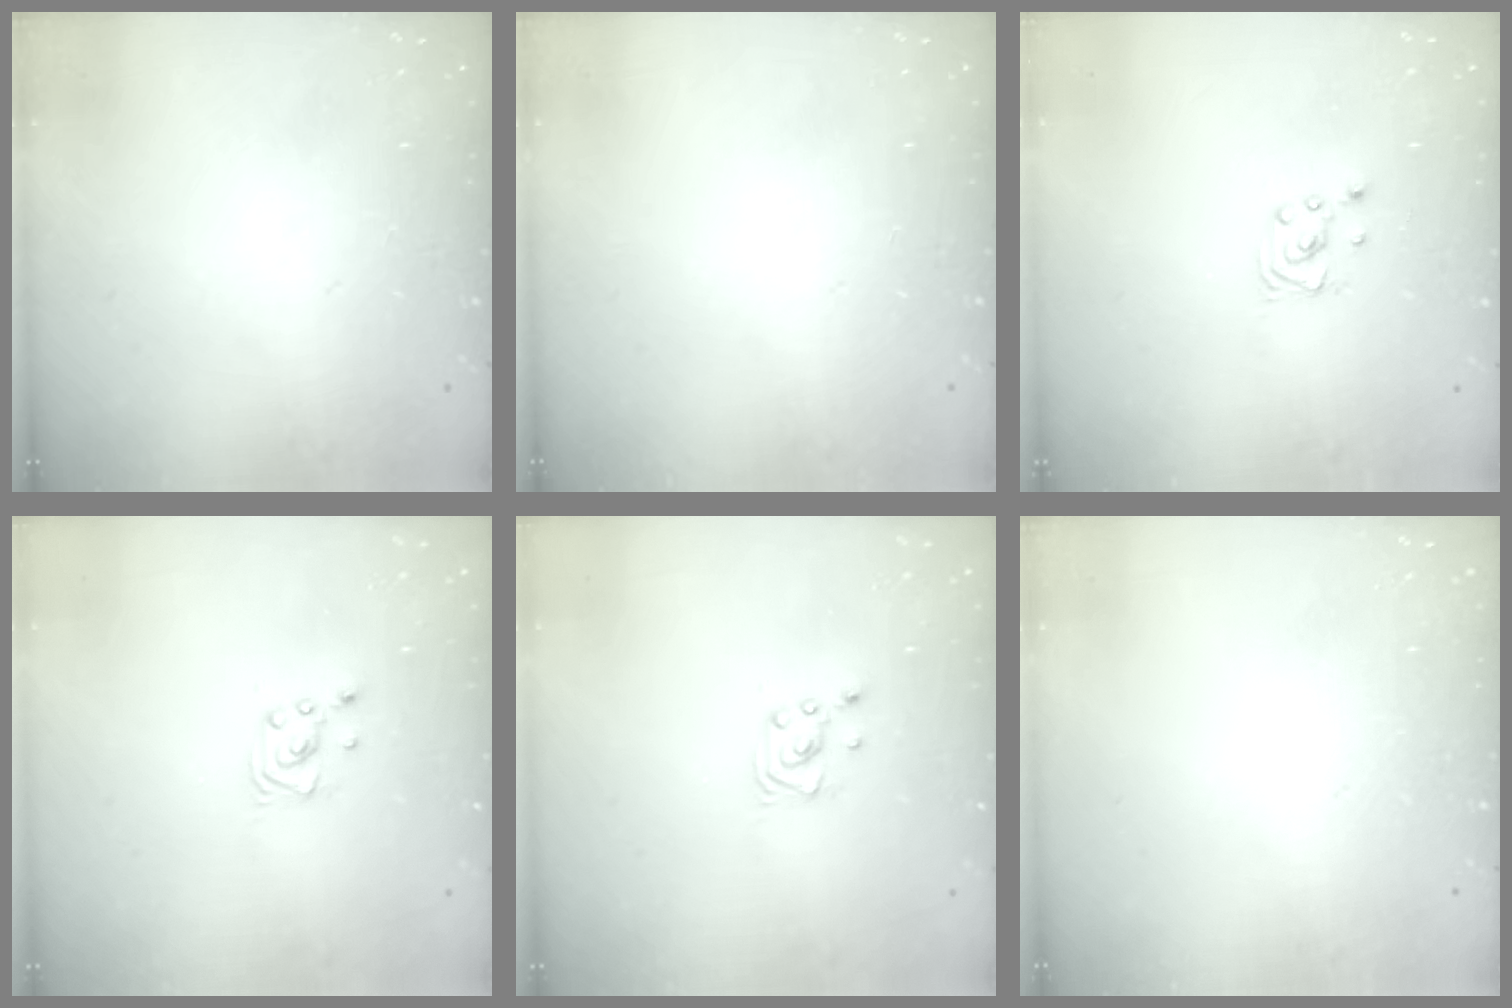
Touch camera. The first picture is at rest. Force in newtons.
{"total": 0.0}
{"total": 2.3, "press": 2.3, "slide": 0.2}
{"total": 2.2, "press": 2.2, "slide": 0.2}
{"total": 2.2, "press": 2.2, "slide": 0.2}
{"total": 0.0}